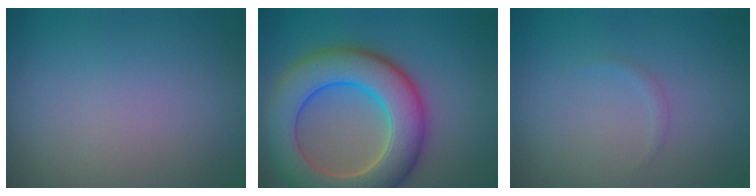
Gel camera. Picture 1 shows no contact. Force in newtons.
{"total": 10.0, "press": 10.0, "slide": 0.8}
{"total": 0.5, "press": 0.5, "slide": 0.1}